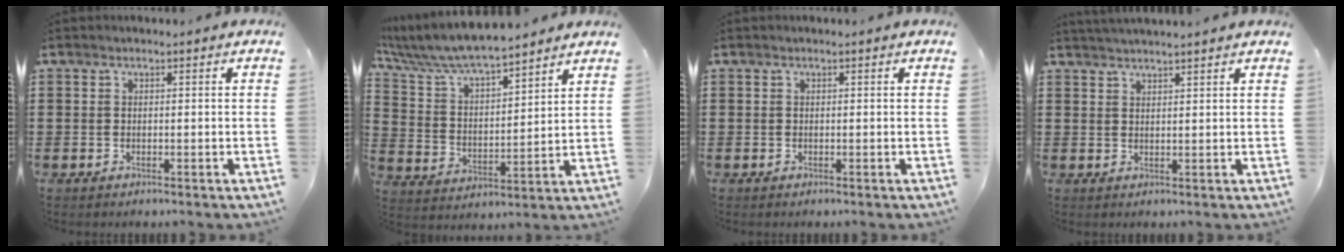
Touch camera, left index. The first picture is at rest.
{"total": 7.4, "force": [6.9, 0.7, 2.5], "torque": [-0.079, -0.040, 0.119]}
{"total": 0.0}
{"total": 1.9, "force": [1.8, -0.3, 0.3], "torque": [-0.008, 0.000, 0.036]}